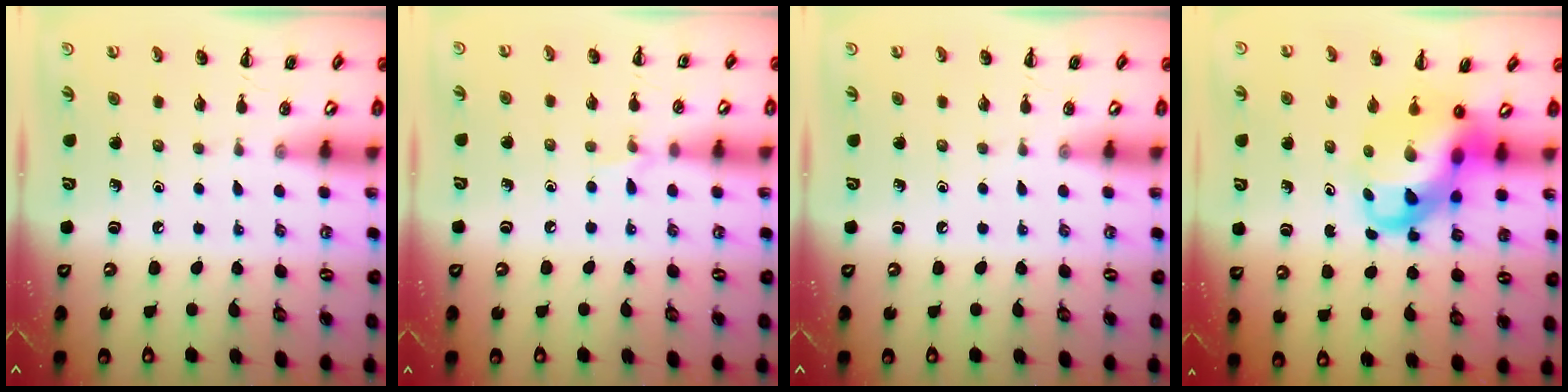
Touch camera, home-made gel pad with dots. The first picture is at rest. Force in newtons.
{"total": 4.4, "press": 4.1, "slide": 1.6}
{"total": 0.0}
{"total": 8.4, "press": 8.1, "slide": 2.3}